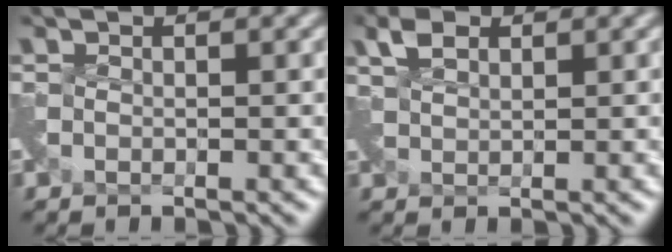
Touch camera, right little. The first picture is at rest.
{"total": 2.1, "force": [1.8, 0.9, 0.8], "torque": [-0.021, 0.010, 0.039]}